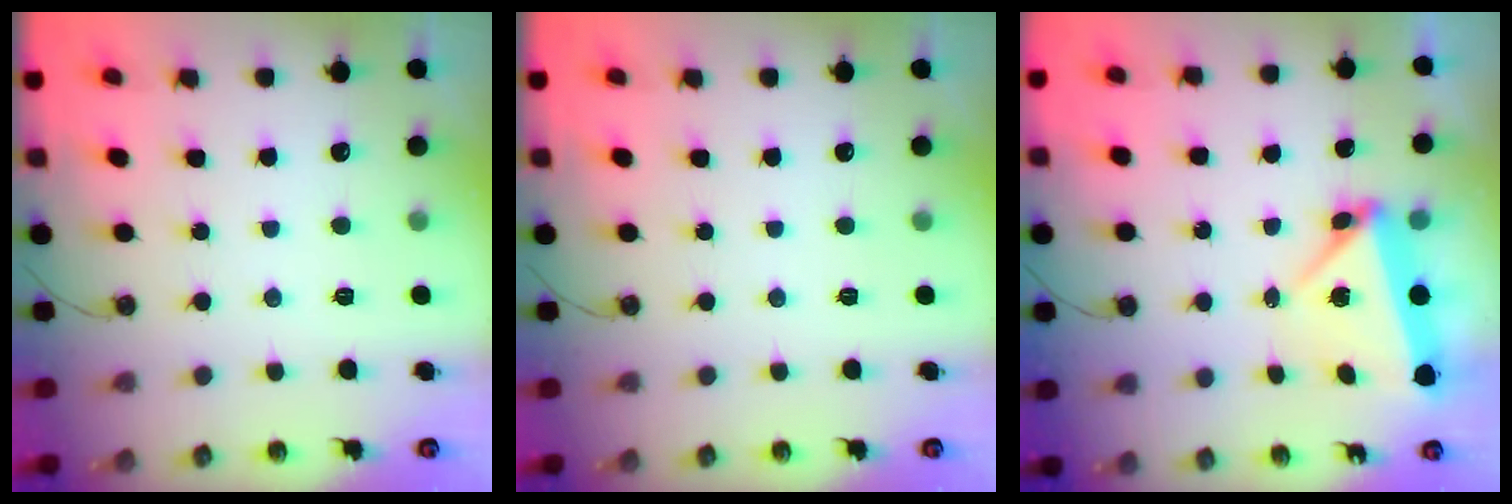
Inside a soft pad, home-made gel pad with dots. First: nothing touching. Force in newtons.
{"total": 0.0}
{"total": 5.5, "press": 5.4, "slide": 0.4}